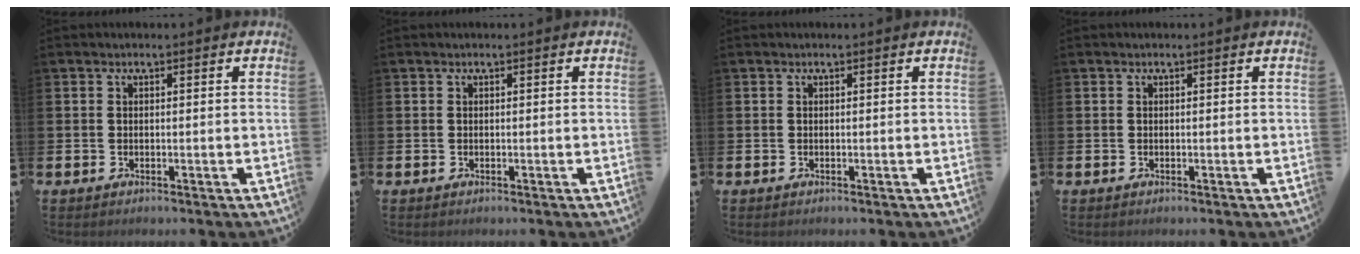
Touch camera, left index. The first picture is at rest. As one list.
[{"total": 0.0}, {"total": 0.0}, {"total": 0.0}]